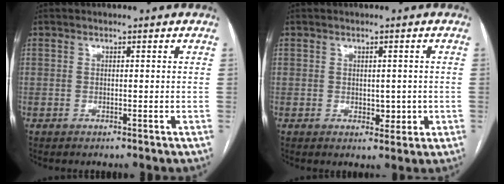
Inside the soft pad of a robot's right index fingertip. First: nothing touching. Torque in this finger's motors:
{"motor_torque": [0.01, 0.09, -0.03, 0.01]}